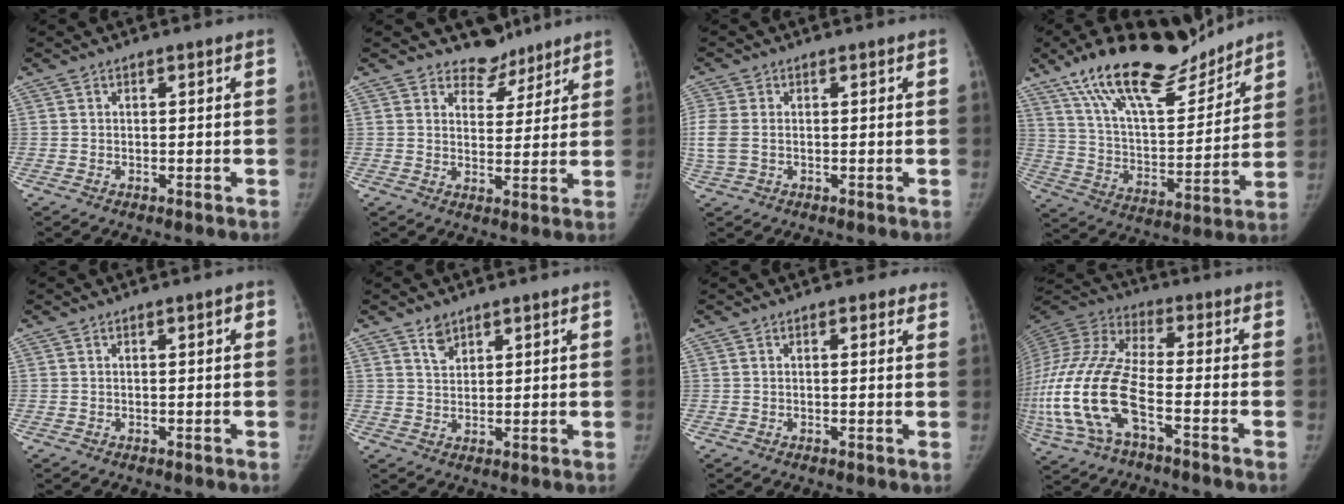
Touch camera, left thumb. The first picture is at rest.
{"total": 5.7, "force": [4.8, 3.0, -0.2], "torque": [0.034, -0.042, 0.076]}
{"total": 5.9, "force": [-0.1, 4.0, 4.4], "torque": [-0.137, 0.003, 0.000]}
{"total": 22.4, "force": [17.2, 7.7, 12.2], "torque": [-0.164, -0.076, 0.294]}
{"total": 1.1, "force": [0.3, 0.3, 1.0], "torque": [-0.012, 0.003, 0.003]}
{"total": 3.2, "force": [2.3, 1.8, 1.1], "torque": [-0.005, -0.015, 0.045]}
{"total": 2.0, "force": [1.5, 1.1, 0.9], "torque": [0.011, -0.004, 0.011]}
{"total": 21.9, "force": [-7.1, 8.9, 18.7], "torque": [-0.451, 0.018, -0.134]}